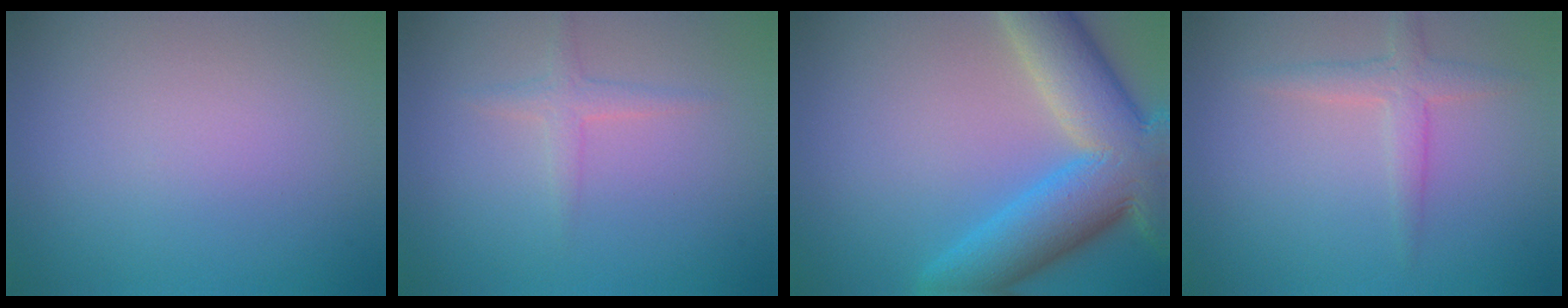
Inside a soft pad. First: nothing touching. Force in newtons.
{"total": 1.5, "press": 1.5, "slide": 0.1}
{"total": 11.8, "press": 11.8, "slide": 0.7}
{"total": 2.1, "press": 2.1, "slide": 0.1}